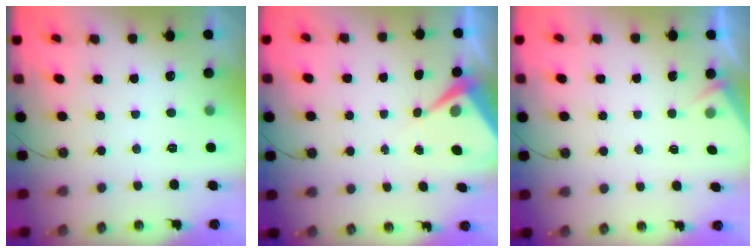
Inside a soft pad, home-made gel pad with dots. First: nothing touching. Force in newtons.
{"total": 5.4, "press": 5.3, "slide": 0.6}
{"total": 2.9, "press": 2.9, "slide": 0.4}